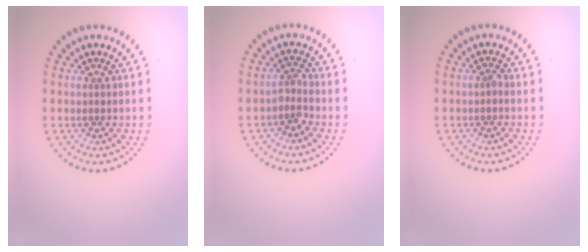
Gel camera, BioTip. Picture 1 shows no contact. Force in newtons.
{"total": 1.6, "press": 1.2, "slide": 1.0}
{"total": 0.6, "press": 0.6, "slide": 0.2}